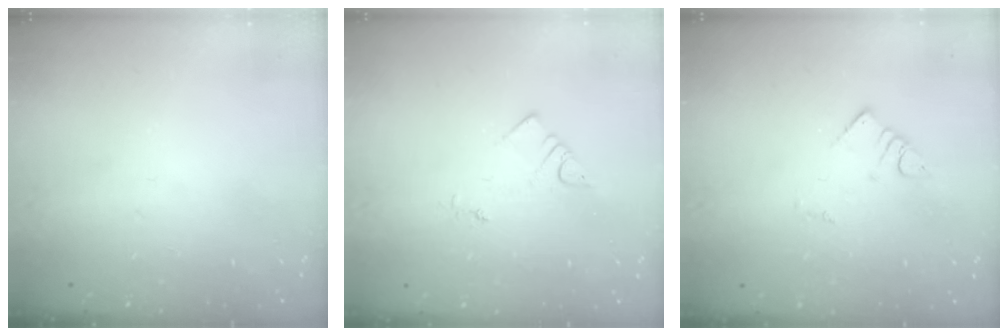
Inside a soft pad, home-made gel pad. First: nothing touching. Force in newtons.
{"total": 3.1, "press": 3.0, "slide": 0.4}
{"total": 2.7, "press": 2.7, "slide": 0.4}